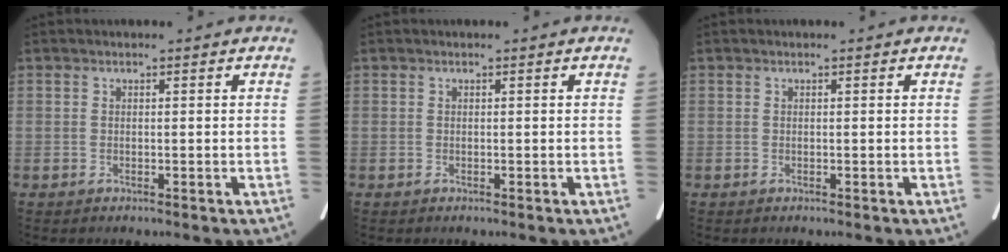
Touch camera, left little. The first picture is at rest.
{"total": 0.0}
{"total": 0.0}